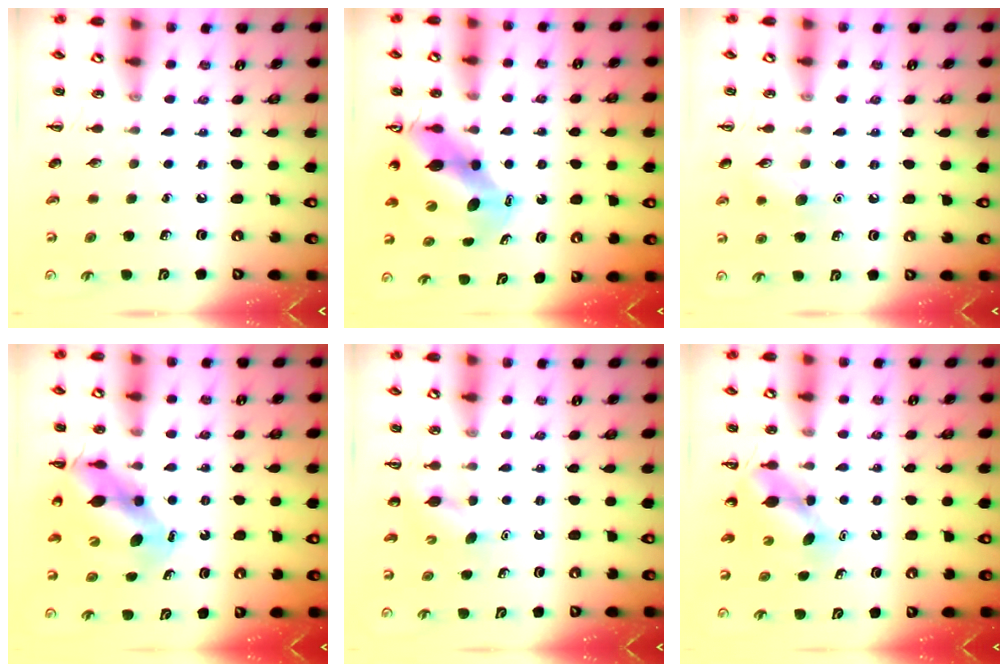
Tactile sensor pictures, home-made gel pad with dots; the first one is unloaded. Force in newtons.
{"total": 10.6, "press": 10.2, "slide": 3.0}
{"total": 8.5, "press": 8.3, "slide": 2.0}
{"total": 9.3, "press": 9.1, "slide": 2.2}
{"total": 3.2, "press": 3.1, "slide": 0.8}
{"total": 5.3, "press": 5.2, "slide": 0.6}